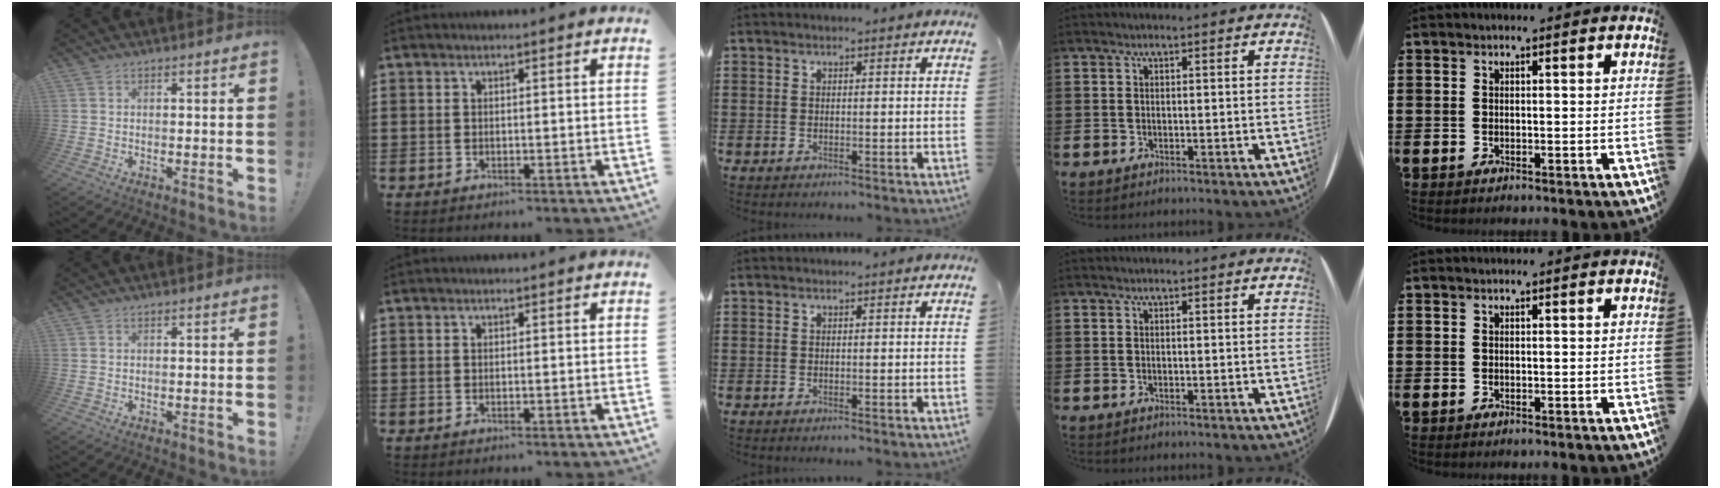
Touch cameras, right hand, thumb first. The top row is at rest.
{}